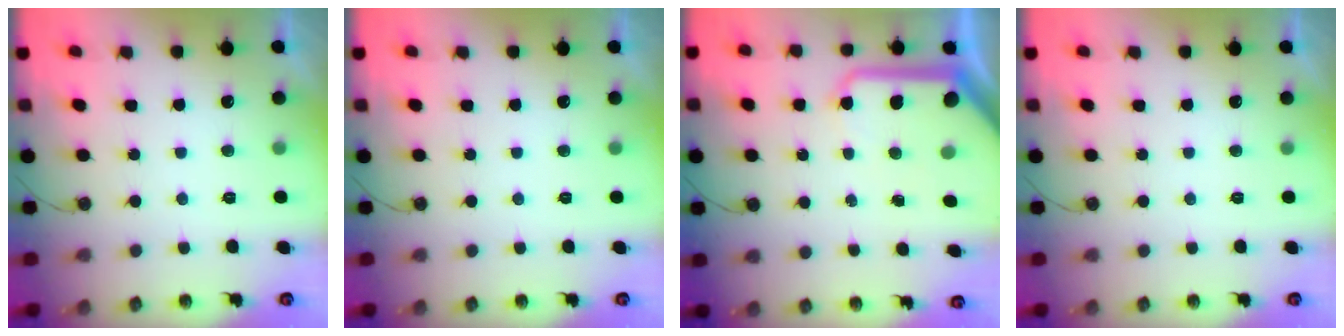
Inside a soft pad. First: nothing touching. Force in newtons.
{"total": 0.0}
{"total": 14.8, "press": 14.7, "slide": 1.6}
{"total": 0.0}